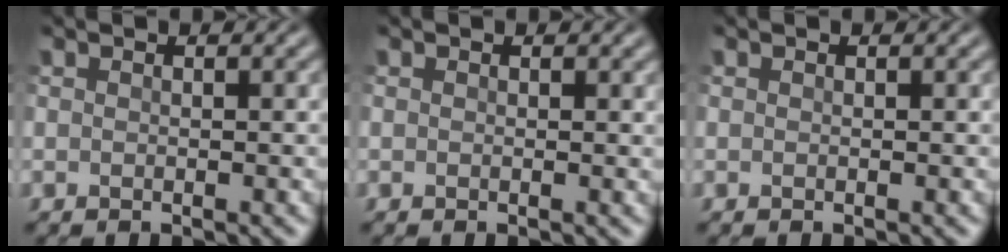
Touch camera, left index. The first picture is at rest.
{"total": 0.0}
{"total": 0.0}